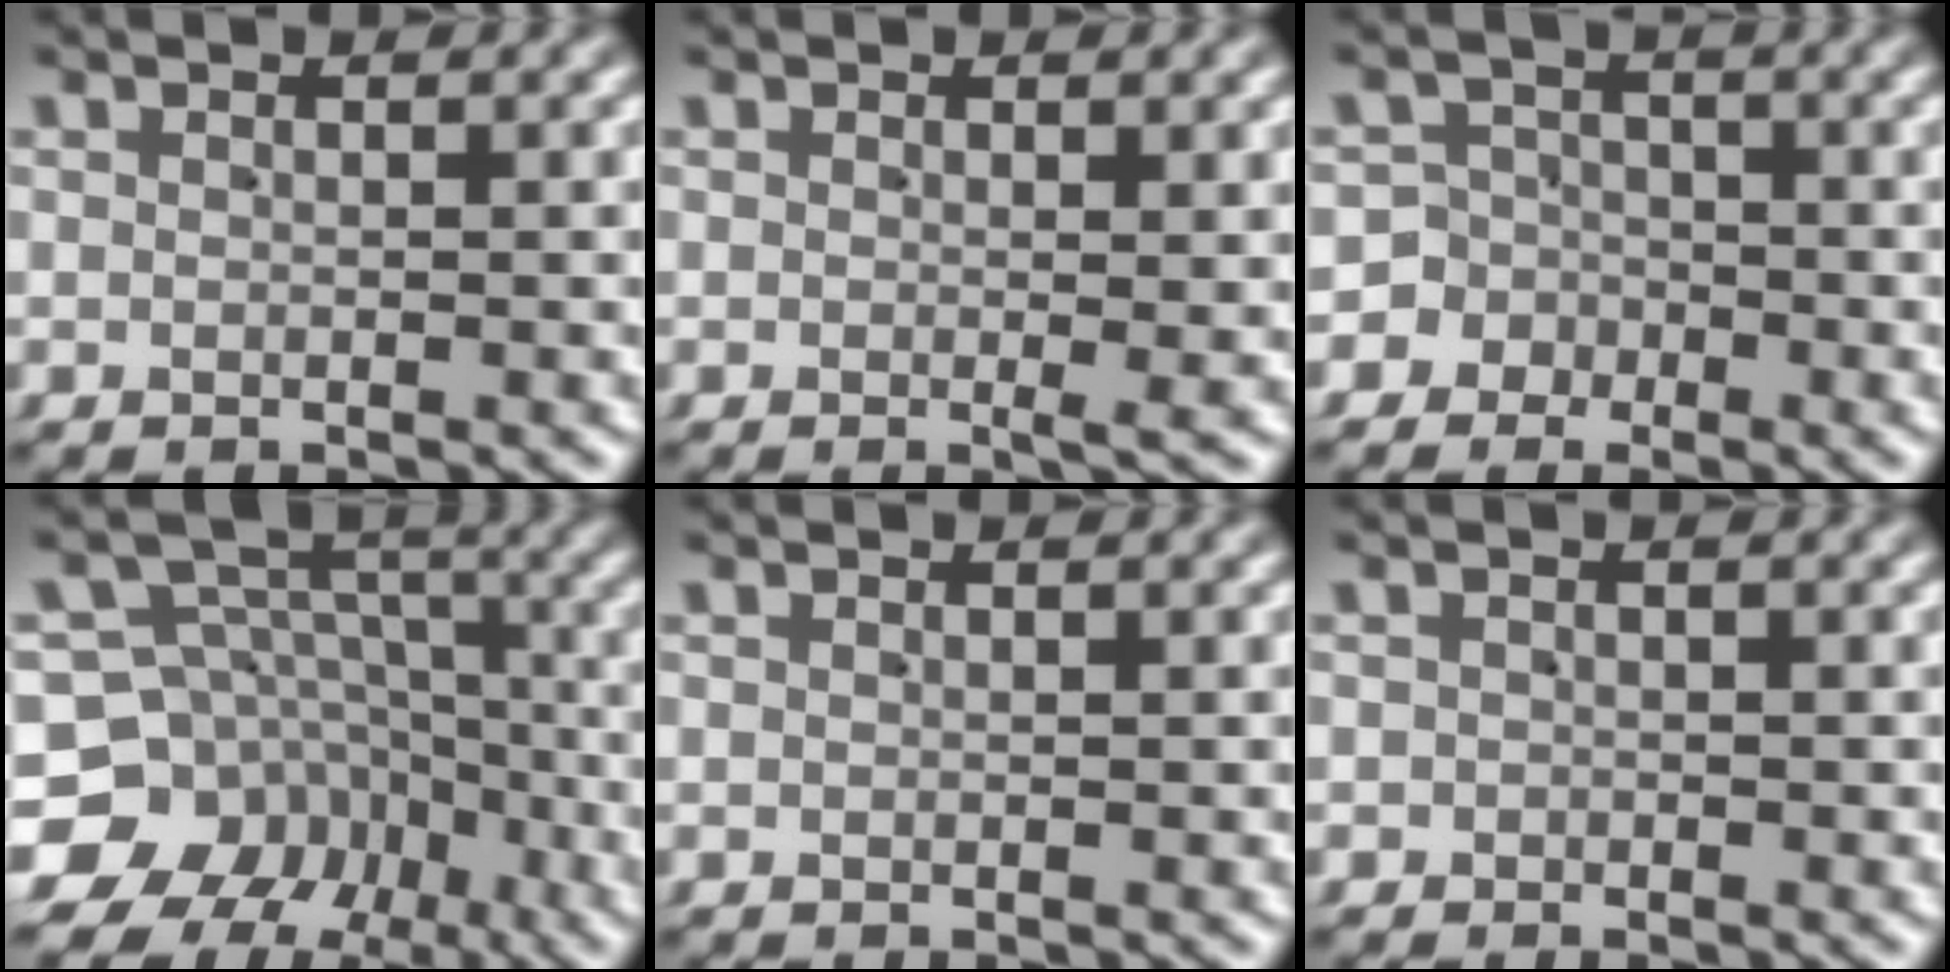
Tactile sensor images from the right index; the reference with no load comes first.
{"total": 0.8, "force": [0.3, -0.2, 0.7], "torque": [-0.010, -0.005, 0.005]}
{"total": 8.9, "force": [-3.1, 8.3, 0.9], "torque": [-0.048, -0.028, -0.060]}
{"total": 16.1, "force": [-5.1, 14.2, 5.7], "torque": [-0.120, -0.063, -0.081]}
{"total": 0.0}
{"total": 0.8, "force": [-0.6, 0.4, -0.4], "torque": [0.009, -0.005, -0.010]}